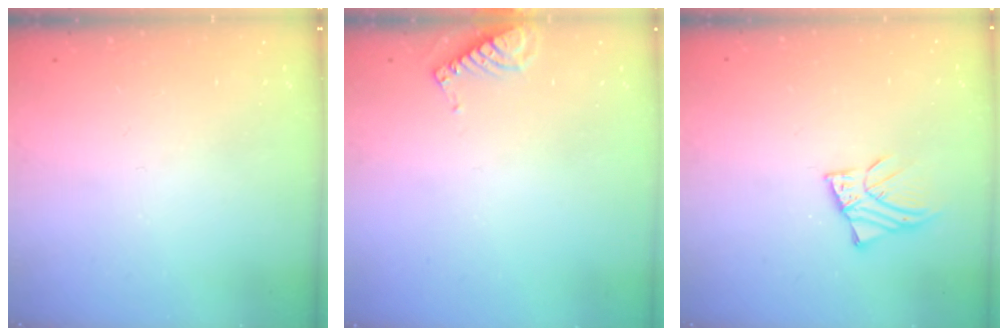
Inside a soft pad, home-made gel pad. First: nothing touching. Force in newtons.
{"total": 6.2, "press": 6.2, "slide": 0.4}
{"total": 3.1, "press": 3.1, "slide": 0.3}